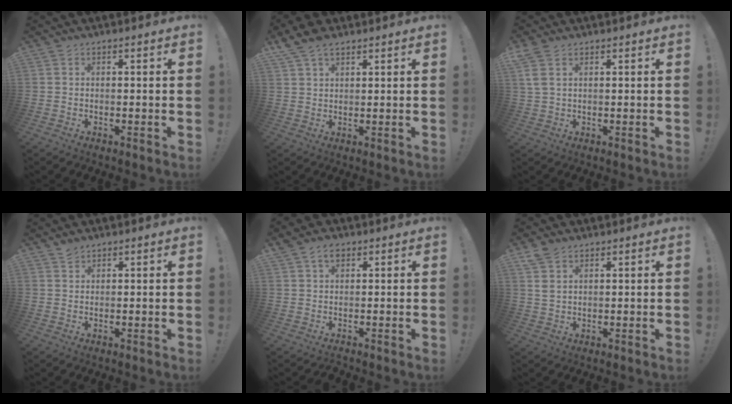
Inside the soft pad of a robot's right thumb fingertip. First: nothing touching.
{"total": 5.9, "force": [4.2, 2.8, 3.1], "torque": [-0.049, -0.016, 0.080]}
{"total": 3.8, "force": [1.8, 1.6, 3.0], "torque": [-0.067, 0.005, 0.037]}
{"total": 1.7, "force": [1.6, 0.6, 0.2], "torque": [0.005, -0.006, 0.029]}
{"total": 4.0, "force": [1.7, 2.7, 2.3], "torque": [-0.033, -0.003, 0.032]}
{"total": 4.4, "force": [2.9, 2.3, 2.4], "torque": [-0.043, -0.008, 0.055]}